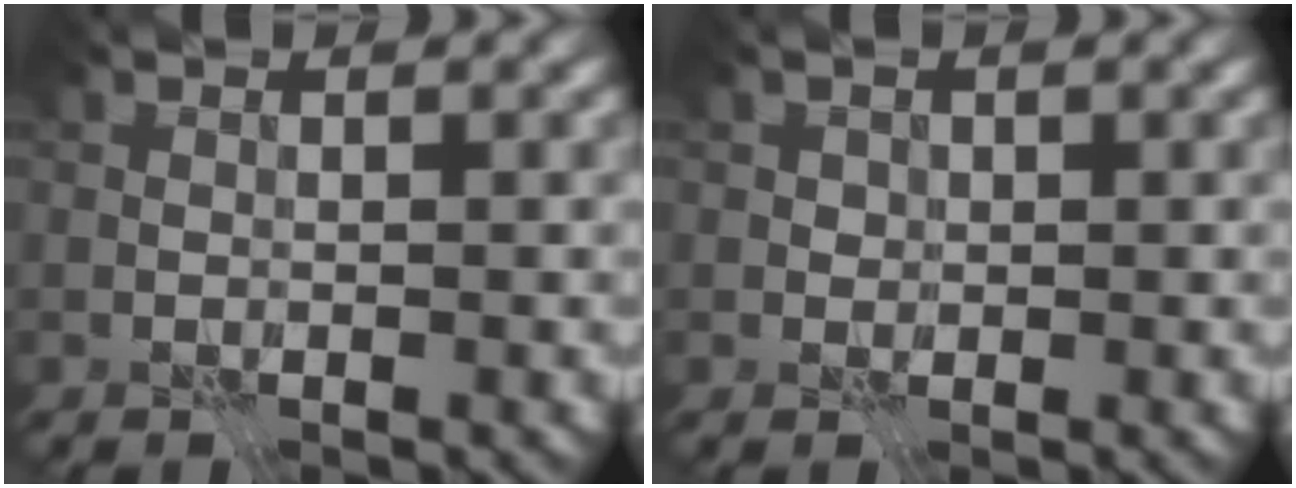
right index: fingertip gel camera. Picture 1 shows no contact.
{"total": 0.8, "force": [0.2, 0.7, 0.2], "torque": [0.002, -0.001, -0.001]}